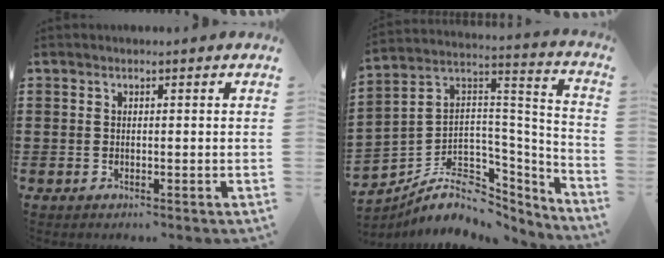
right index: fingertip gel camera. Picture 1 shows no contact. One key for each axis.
{"total": 8.9, "fx": -5.1, "fy": 6.0, "fz": 3.9, "tx": -0.093, "ty": 0.000, "tz": -0.090}